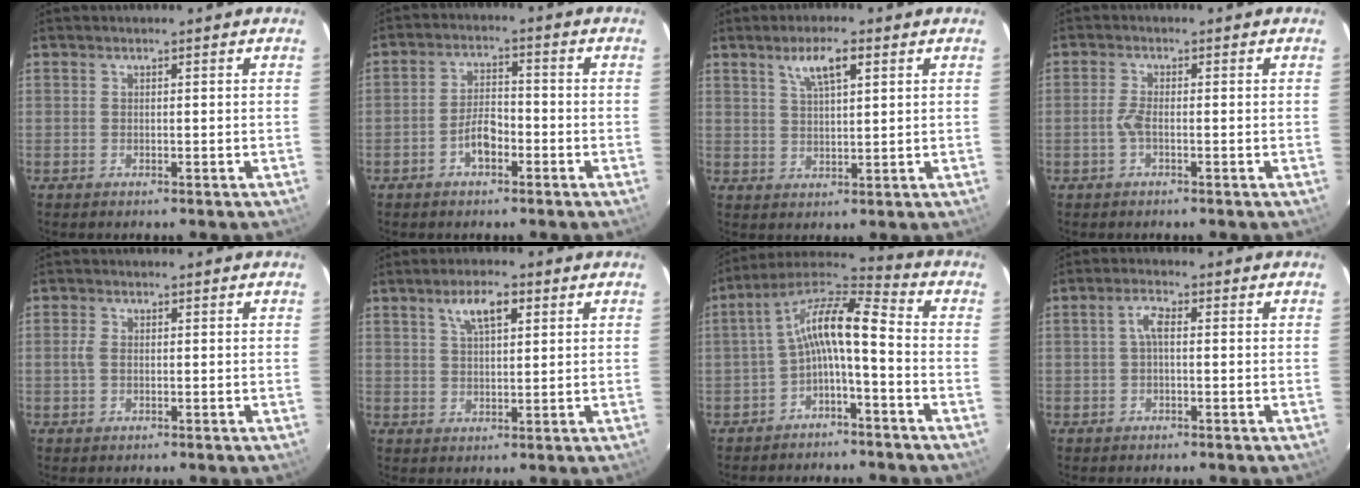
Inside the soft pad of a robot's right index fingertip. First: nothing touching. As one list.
[{"total": 4.8, "force": [-2.5, 2.3, 3.5], "torque": [-0.070, 0.013, -0.041]}, {"total": 5.6, "force": [2.9, 1.4, 4.5], "torque": [-0.083, 0.006, 0.054]}, {"total": 2.1, "force": [-0.7, 0.5, 1.9], "torque": [-0.043, 0.003, -0.016]}, {"total": 1.8, "force": [-0.1, 1.0, 1.5], "torque": [-0.031, 0.004, -0.002]}, {"total": 5.7, "force": [2.8, 2.1, 4.5], "torque": [-0.079, 0.012, 0.052]}, {"total": 10.3, "force": [-2.5, 2.7, 9.7], "torque": [-0.200, 0.024, -0.051]}, {"total": 2.3, "force": [0.3, 0.8, 2.1], "torque": [-0.044, 0.008, 0.004]}]